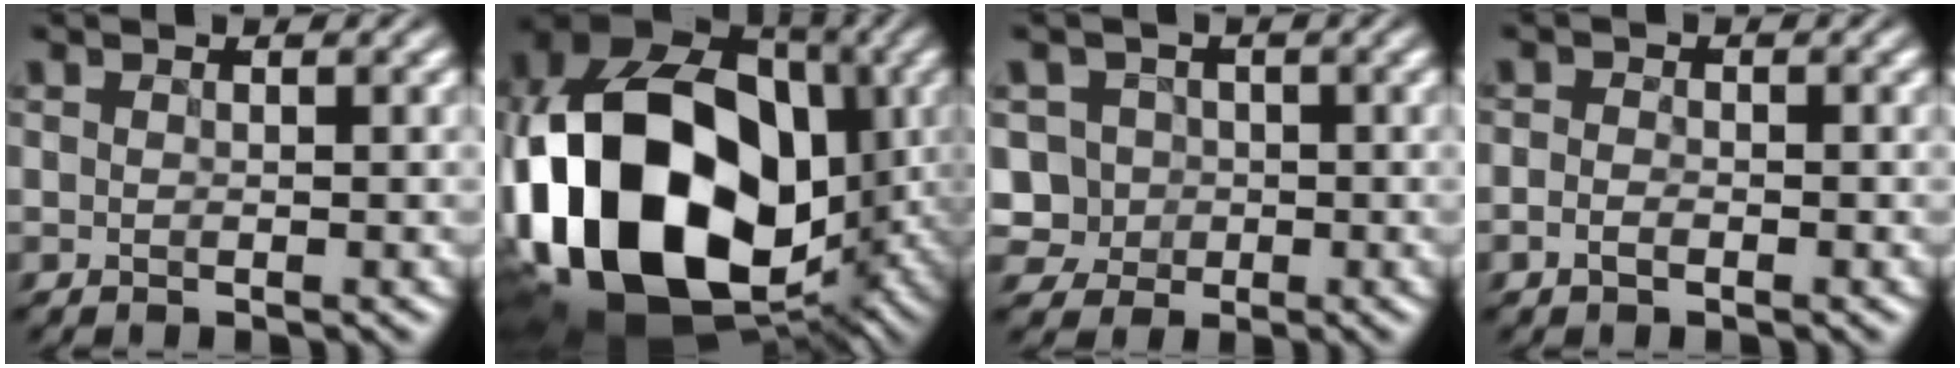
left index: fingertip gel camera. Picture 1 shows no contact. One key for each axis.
{"total": 19.8, "fx": -4.4, "fy": 13.4, "fz": 13.9, "tx": -0.298, "ty": -0.002, "tz": -0.078}
{"total": 5.5, "fx": -0.6, "fy": 5.3, "fz": 1.5, "tx": -0.019, "ty": 0.034, "tz": -0.038}
{"total": 1.2, "fx": -0.7, "fy": 0.8, "fz": 0.7, "tx": -0.005, "ty": 0.006, "tz": -0.020}